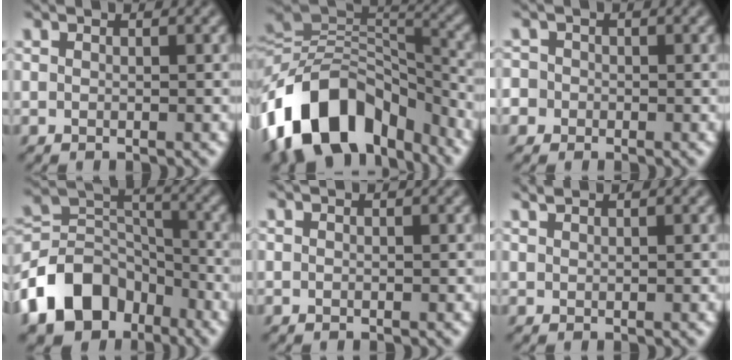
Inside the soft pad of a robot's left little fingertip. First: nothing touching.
{"total": 13.8, "force": [-7.3, 8.7, 8.0], "torque": [-0.150, 0.023, -0.140]}
{"total": 3.9, "force": [-1.2, 3.6, 1.0], "torque": [-0.008, 0.014, -0.051]}
{"total": 10.3, "force": [-5.7, 7.0, 4.9], "torque": [-0.091, 0.008, -0.121]}
{"total": 0.0}
{"total": 0.5, "force": [0.5, 0.0, 0.0], "torque": [-0.006, 0.003, 0.013]}